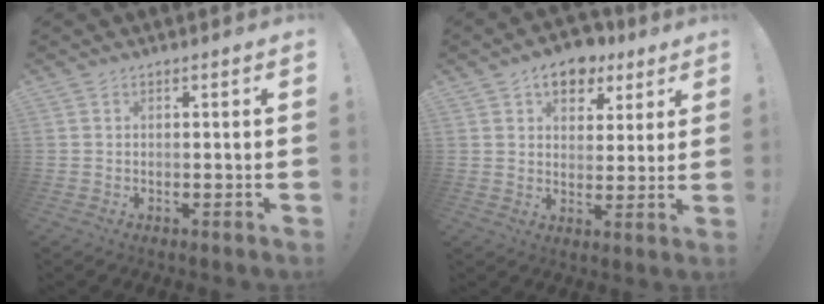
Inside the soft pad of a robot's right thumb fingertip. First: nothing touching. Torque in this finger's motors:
{"motor_torque": [0.49, 2.03, -0.01, 0.15, 0.00]}